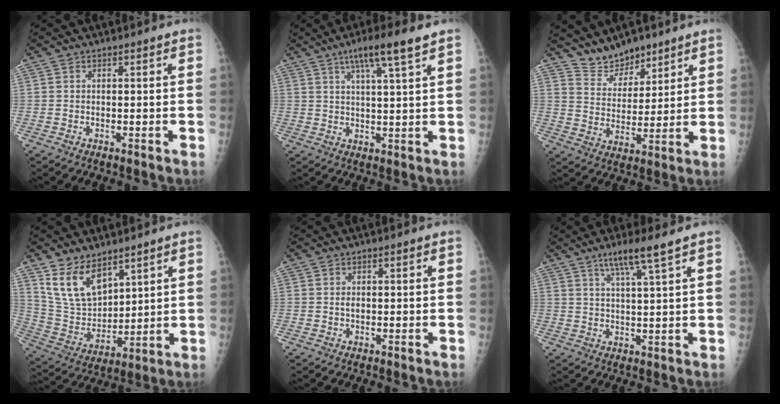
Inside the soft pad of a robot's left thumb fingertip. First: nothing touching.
{"total": 8.1, "force": [4.9, 0.2, 6.5], "torque": [-0.115, -0.014, 0.084]}
{"total": 7.9, "force": [6.8, 3.6, 1.8], "torque": [-0.003, -0.049, 0.132]}
{"total": 12.6, "force": [8.1, 6.9, 6.6], "torque": [-0.098, -0.047, 0.179]}
{"total": 0.8, "force": [0.2, 0.6, 0.5], "torque": [-0.006, 0.000, 0.003]}
{"total": 6.5, "force": [4.2, -0.5, 4.9], "torque": [-0.093, -0.020, 0.080]}